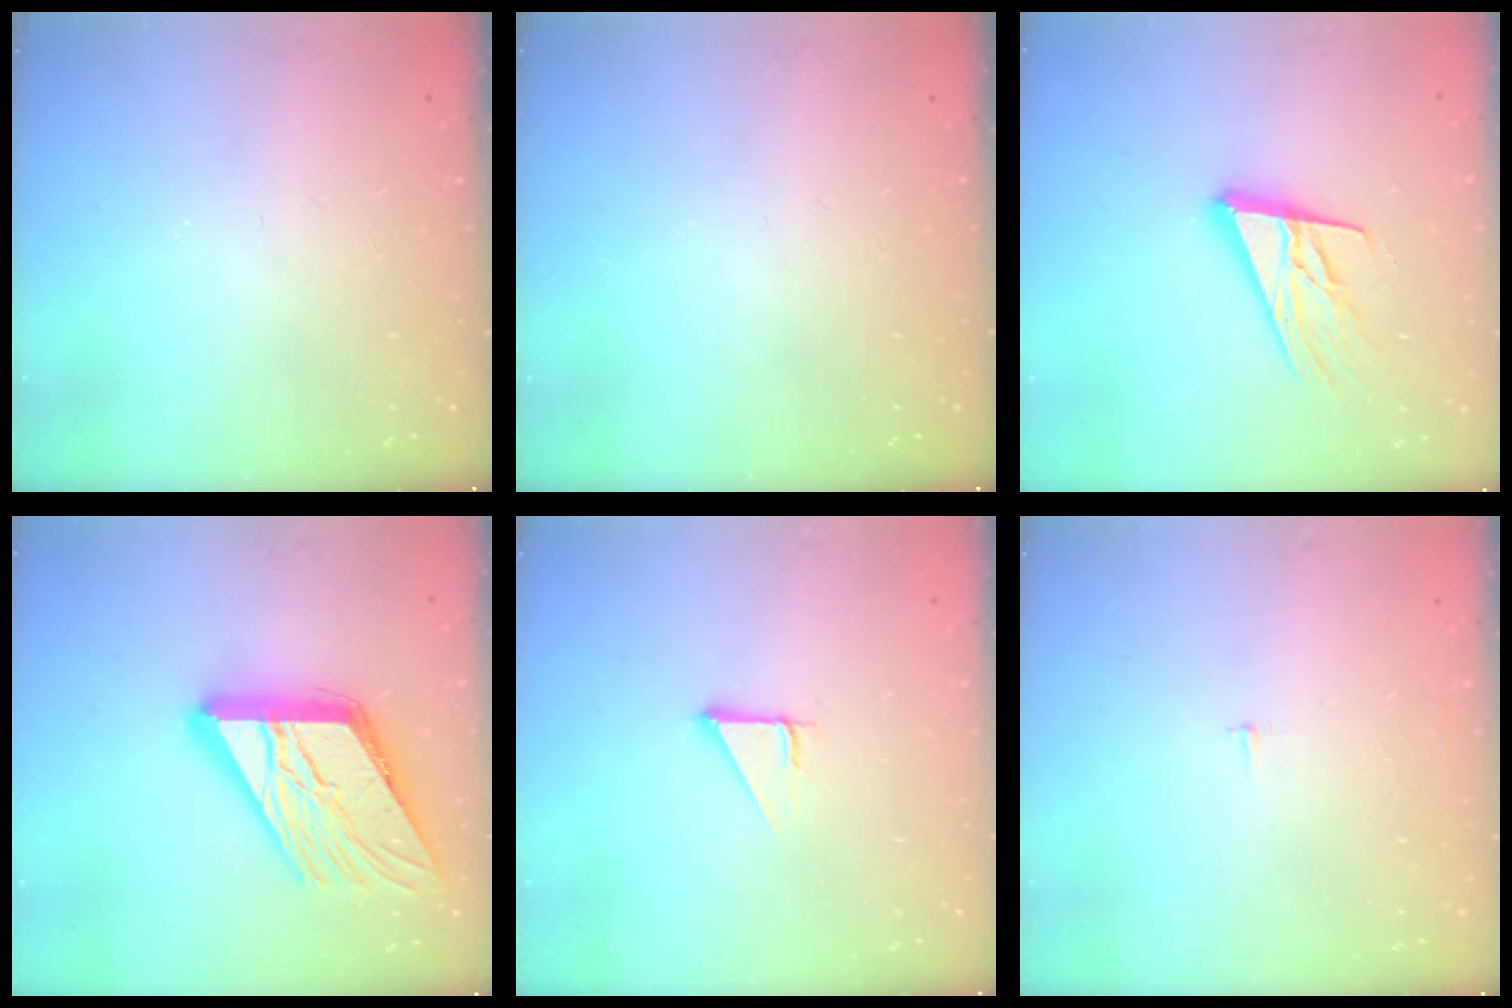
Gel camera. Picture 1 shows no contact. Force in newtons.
{"total": 0.0}
{"total": 17.0, "press": 16.5, "slide": 4.2}
{"total": 21.6, "press": 21.4, "slide": 2.5}
{"total": 2.9, "press": 2.9, "slide": 0.1}
{"total": 2.1, "press": 2.1, "slide": 0.2}